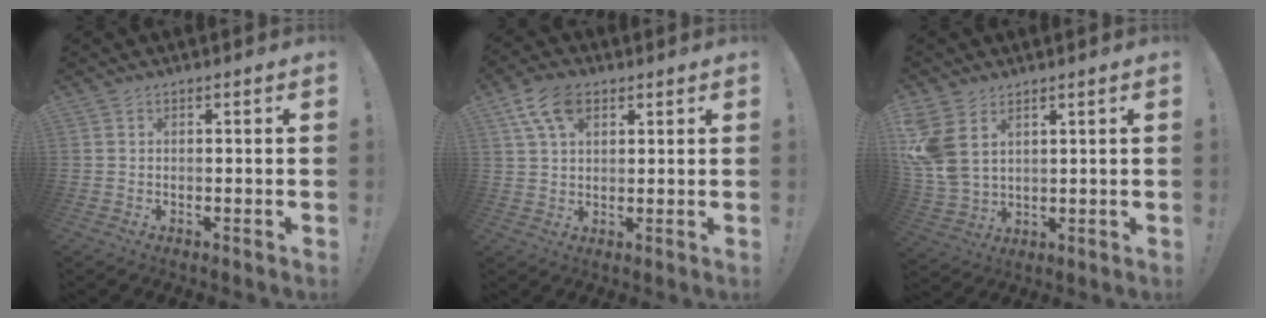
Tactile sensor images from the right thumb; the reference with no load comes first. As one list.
[{"total": 10.1, "force": [4.7, 6.0, 6.7], "torque": [-0.119, -0.007, 0.087]}, {"total": 9.6, "force": [4.2, 6.3, 6.0], "torque": [-0.124, -0.020, 0.086]}]